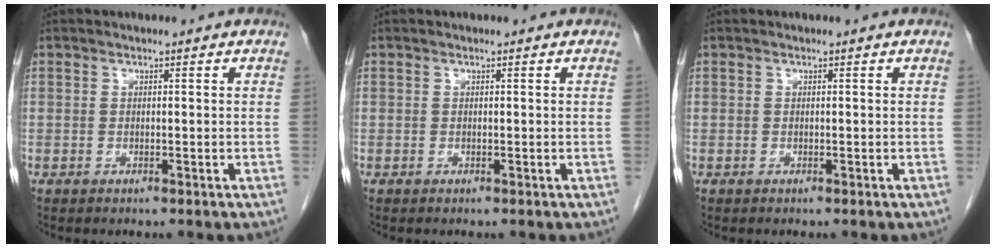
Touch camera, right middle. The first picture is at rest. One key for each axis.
{"total": 0.0}
{"total": 0.0}